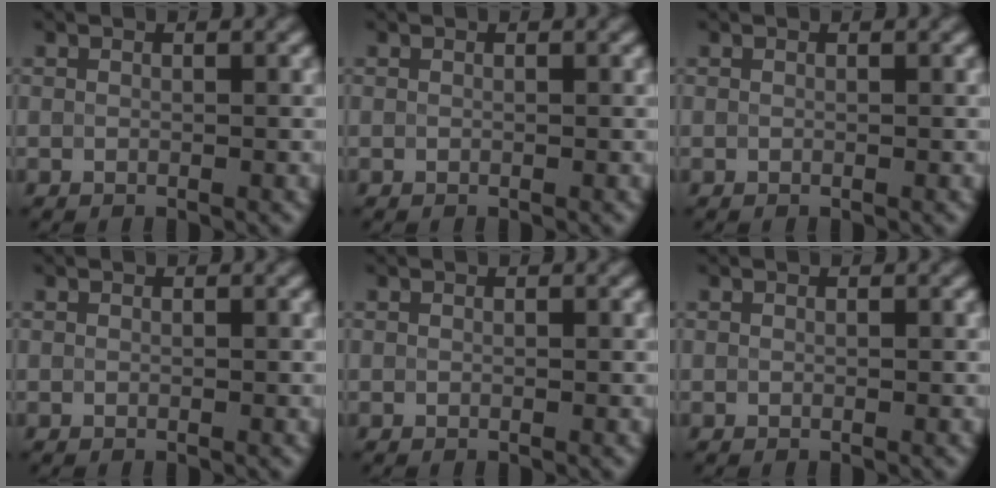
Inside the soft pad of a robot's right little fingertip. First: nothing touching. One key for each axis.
{"total": 0.0}
{"total": 0.0}
{"total": 0.0}
{"total": 0.0}
{"total": 0.0}